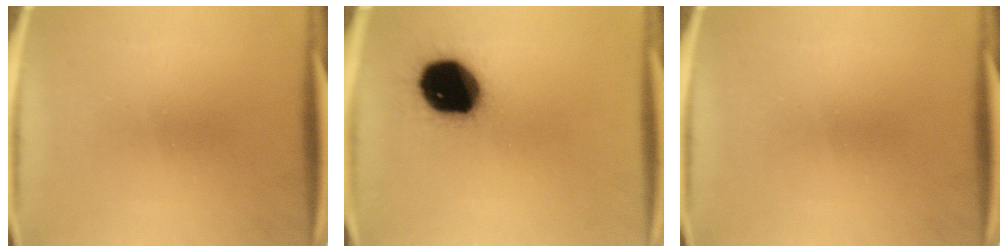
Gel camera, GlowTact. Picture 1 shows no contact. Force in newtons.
{"total": 20.1}
{"total": 0.0}